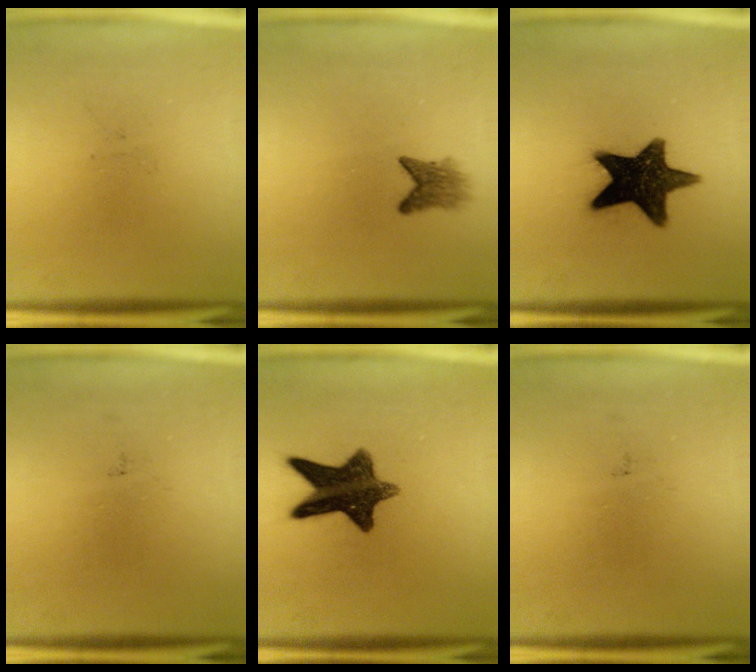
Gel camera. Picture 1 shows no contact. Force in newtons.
{"total": 2.9}
{"total": 15.4}
{"total": 0.0}
{"total": 11.8}
{"total": 0.0}